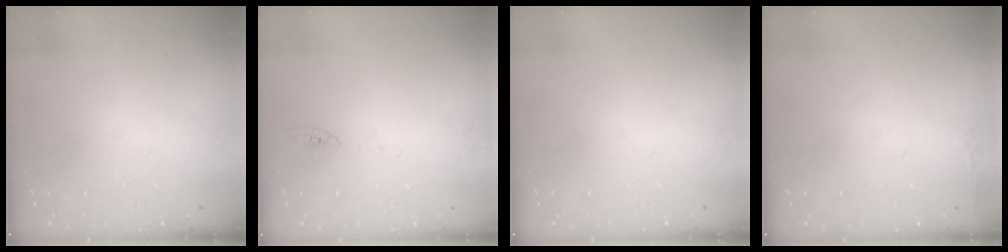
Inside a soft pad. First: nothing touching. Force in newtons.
{"total": 3.8, "press": 3.7, "slide": 0.4}
{"total": 12.1, "press": 3.1, "slide": 11.7}
{"total": 2.8, "press": 2.6, "slide": 0.9}